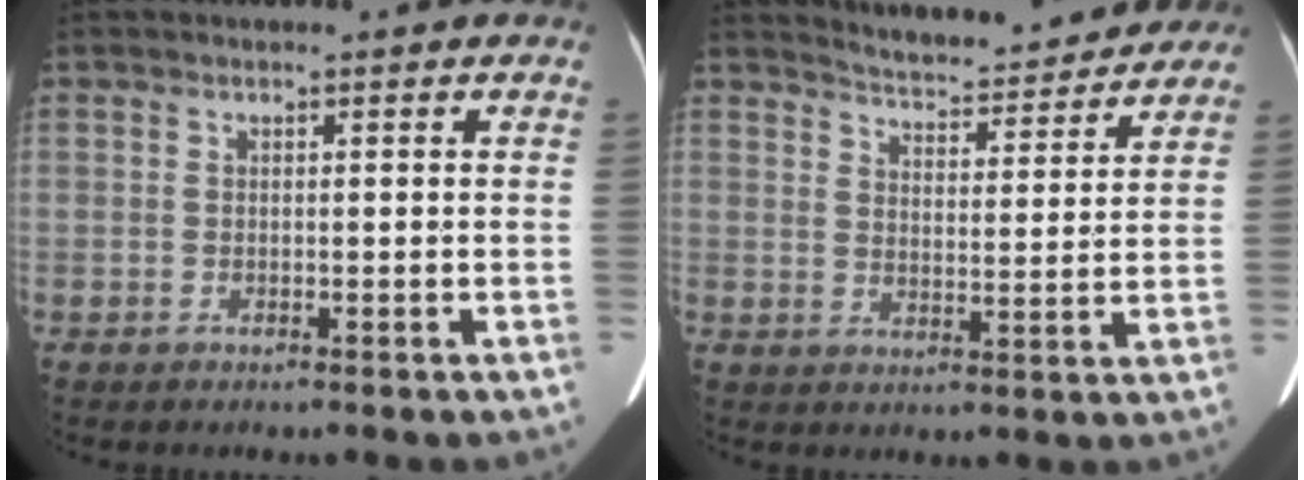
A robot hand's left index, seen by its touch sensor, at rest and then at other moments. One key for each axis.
{"total": 12.2, "fx": 11.7, "fy": 1.9, "fz": 2.9, "tx": -0.036, "ty": -0.002, "tz": 0.156}